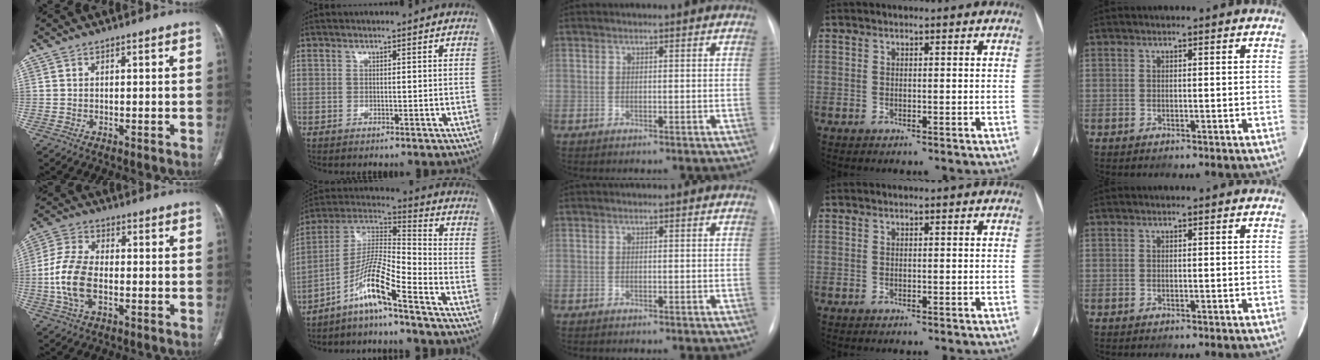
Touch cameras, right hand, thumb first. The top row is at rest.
{"thumb": {"total": 10.6, "force": [-1.9, 6.0, 8.6], "torque": [-0.183, 0.014, -0.040]}, "index": {"total": 10.2, "force": [-6.6, -0.1, 7.7], "torque": [-0.157, 0.005, -0.132]}}